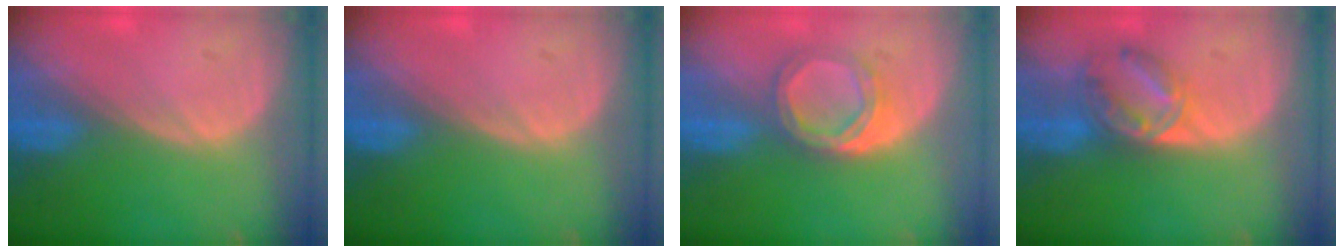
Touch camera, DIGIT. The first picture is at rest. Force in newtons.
{"total": 0.0}
{"total": 5.3, "press": 4.9, "slide": 2.0}
{"total": 7.2, "press": 6.0, "slide": 3.9}